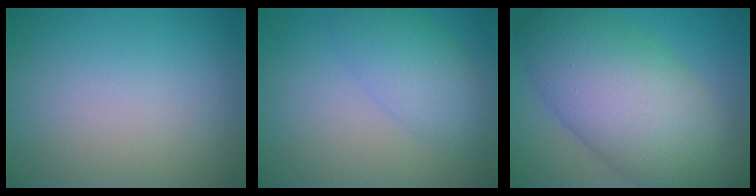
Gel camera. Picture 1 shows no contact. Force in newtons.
{"total": 3.8, "press": 3.8, "slide": 0.1}
{"total": 11.9, "press": 11.9, "slide": 0.3}